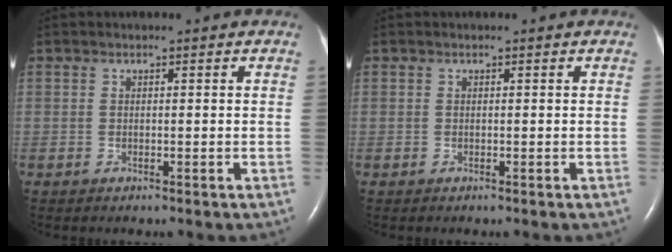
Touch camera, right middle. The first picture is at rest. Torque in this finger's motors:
{"motor_torque": [0.00, 0.00, 0.00, 0.00]}